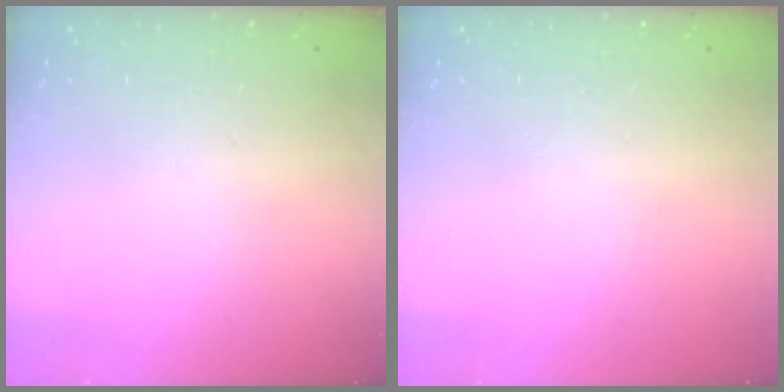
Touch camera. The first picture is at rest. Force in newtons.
{"total": 0.0}